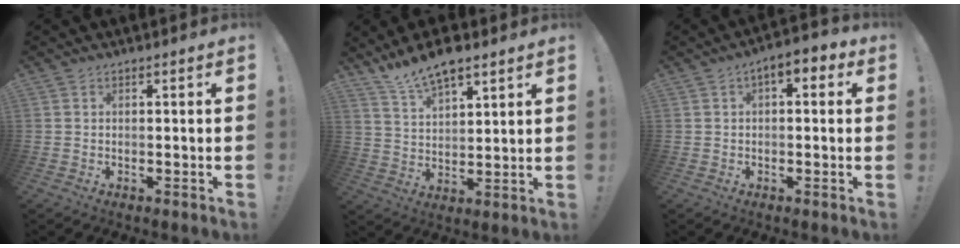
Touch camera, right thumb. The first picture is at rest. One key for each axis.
{"total": 9.9, "fx": 8.1, "fy": 3.4, "fz": 4.5, "tx": -0.084, "ty": -0.048, "tz": 0.152}
{"total": 4.1, "fx": 0.6, "fy": 2.3, "fz": 3.3, "tx": -0.041, "ty": 0.000, "tz": 0.006}